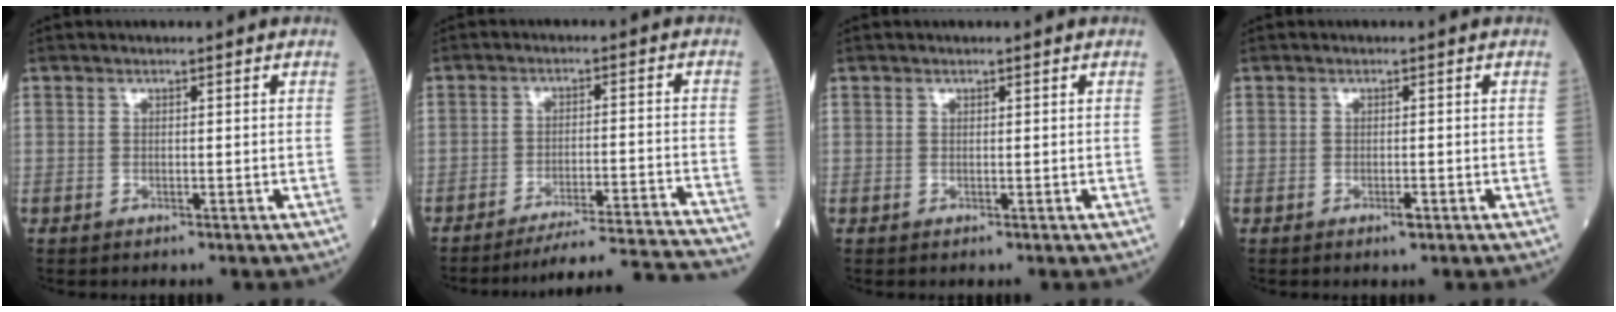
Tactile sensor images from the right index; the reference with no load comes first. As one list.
[{"total": 19.2, "force": [-18.6, -2.5, 4.2], "torque": [-0.028, -0.021, -0.248]}, {"total": 0.0}, {"total": 1.1, "force": [-0.6, 0.2, 0.9], "torque": [-0.014, -0.002, -0.010]}]